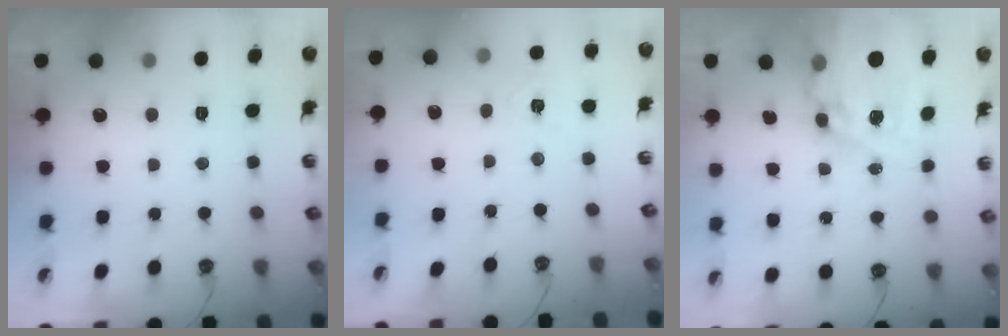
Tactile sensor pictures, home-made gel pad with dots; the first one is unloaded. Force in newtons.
{"total": 5.1, "press": 5.0, "slide": 0.7}
{"total": 18.6, "press": 18.6, "slide": 1.8}